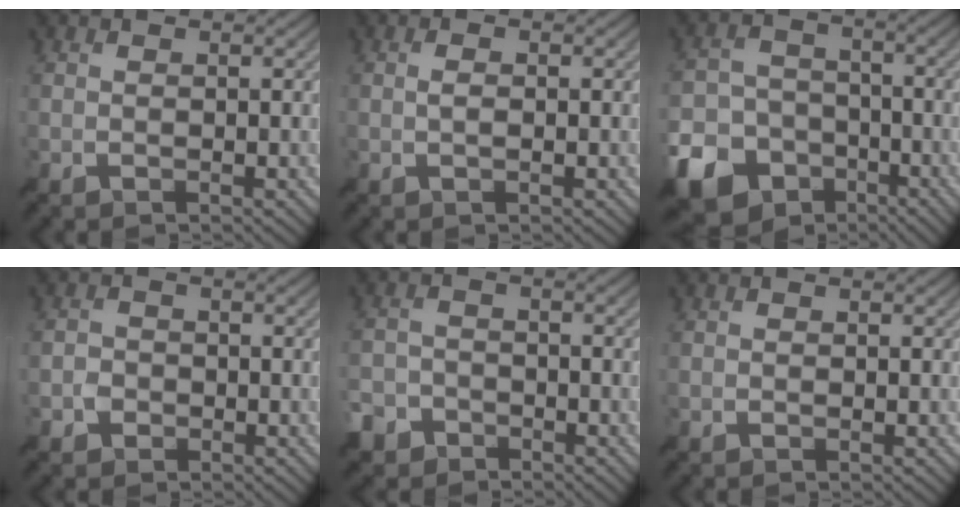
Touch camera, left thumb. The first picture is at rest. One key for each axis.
{"total": 1.3, "fx": 0.0, "fy": 0.4, "fz": 1.2, "tx": -0.026, "ty": 0.003, "tz": -0.002}
{"total": 12.2, "fx": -7.2, "fy": 8.7, "fz": 4.6, "tx": -0.129, "ty": -0.033, "tz": -0.137}
{"total": 1.8, "fx": -0.9, "fy": 1.5, "fz": 0.4, "tx": -0.002, "ty": 0.001, "tz": -0.022}
{"total": 4.2, "fx": -3.2, "fy": 2.5, "fz": 1.0, "tx": -0.027, "ty": -0.002, "tz": -0.068}
{"total": 0.0}